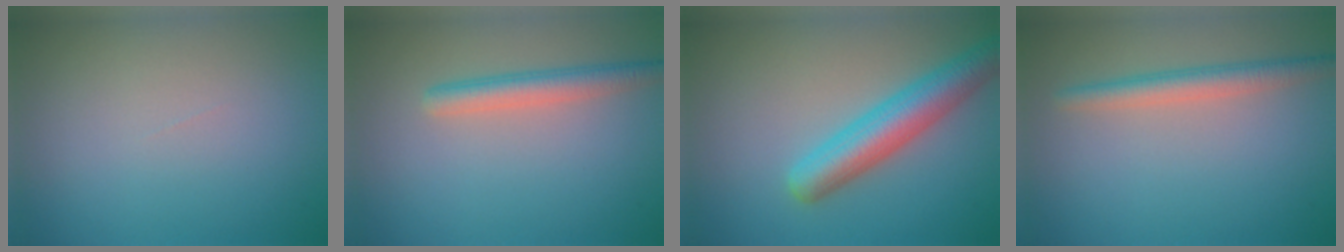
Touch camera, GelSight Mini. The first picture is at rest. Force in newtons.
{"total": 2.7, "press": 2.7, "slide": 0.3}
{"total": 5.1, "press": 5.1, "slide": 0.3}
{"total": 2.7, "press": 2.7, "slide": 0.2}